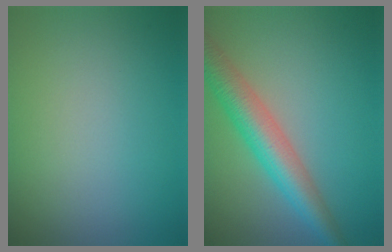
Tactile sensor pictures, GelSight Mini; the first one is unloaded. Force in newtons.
{"total": 5.9, "press": 5.9, "slide": 0.2}